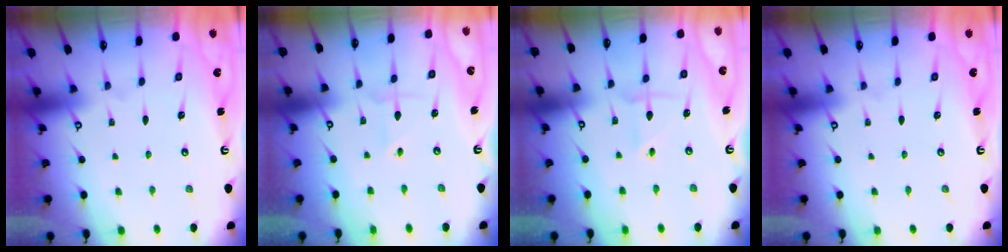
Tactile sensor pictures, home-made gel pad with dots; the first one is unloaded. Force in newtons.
{"total": 2.0, "press": 2.0, "slide": 0.2}
{"total": 3.9, "press": 3.9, "slide": 0.4}
{"total": 0.0}